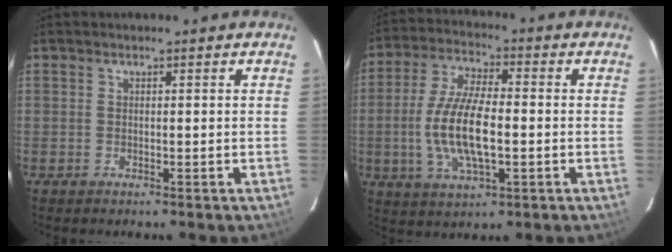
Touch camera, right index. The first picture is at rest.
{"total": 12.9, "force": [-1.9, 4.7, 11.9], "torque": [-0.246, -0.002, -0.034]}